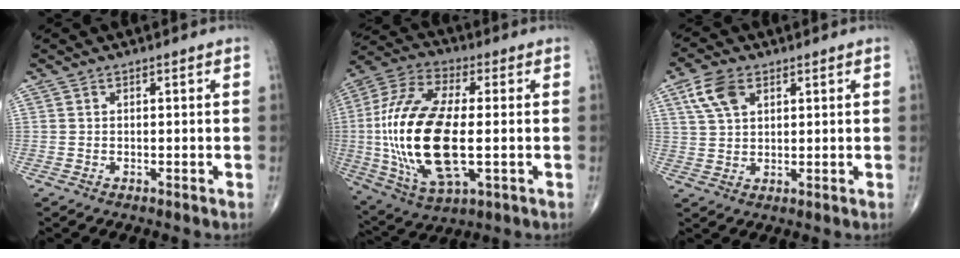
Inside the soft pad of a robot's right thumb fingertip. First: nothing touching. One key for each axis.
{"total": 23.7, "fx": -1.6, "fy": 10.2, "fz": 21.3, "tx": -0.461, "ty": -0.001, "tz": -0.023}
{"total": 6.8, "fx": 3.1, "fy": 4.1, "fz": 4.5, "tx": -0.082, "ty": -0.002, "tz": 0.063}